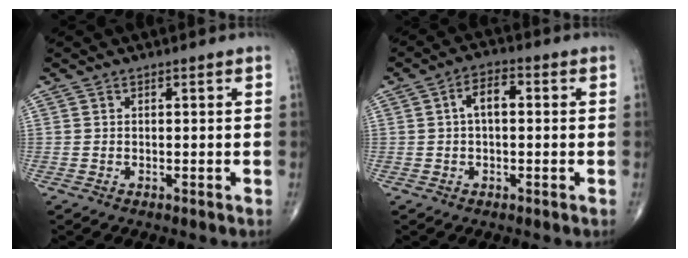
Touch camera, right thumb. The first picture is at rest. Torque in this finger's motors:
{"motor_torque": [0.32, 1.87, 0.19, -0.22, 0.18]}